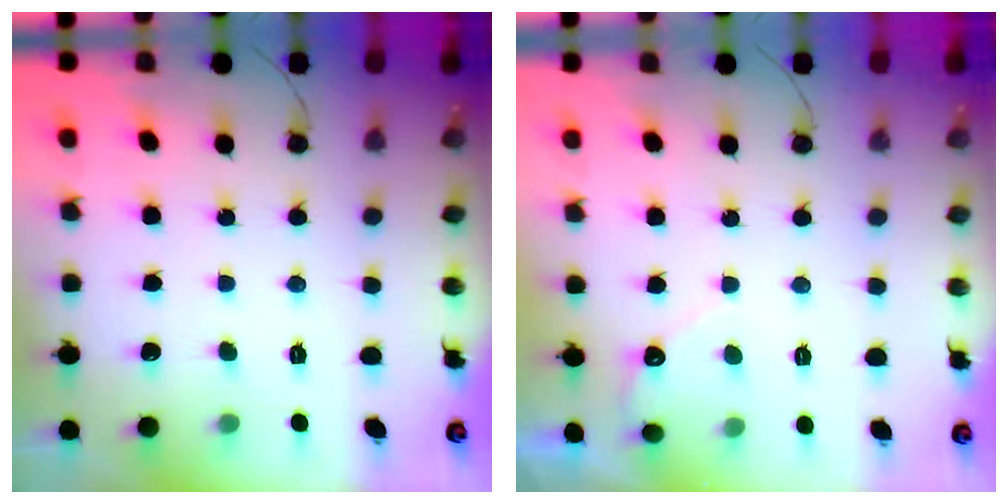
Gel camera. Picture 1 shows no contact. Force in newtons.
{"total": 2.8, "press": 2.8, "slide": 0.1}